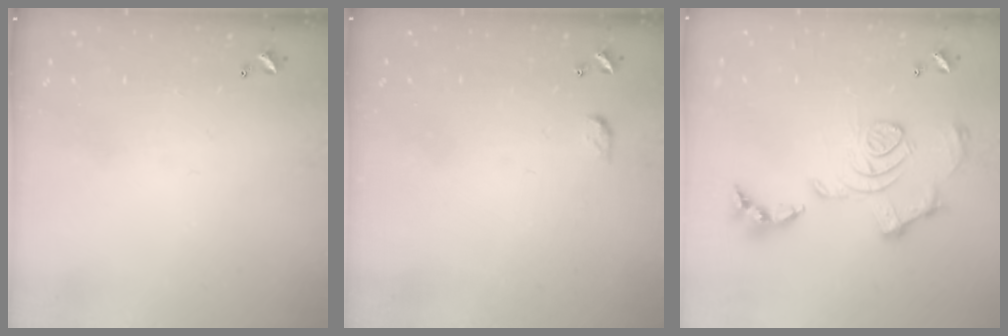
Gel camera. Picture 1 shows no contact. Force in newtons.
{"total": 4.4, "press": 4.4, "slide": 0.6}
{"total": 1.7, "press": 1.1, "slide": 1.3}